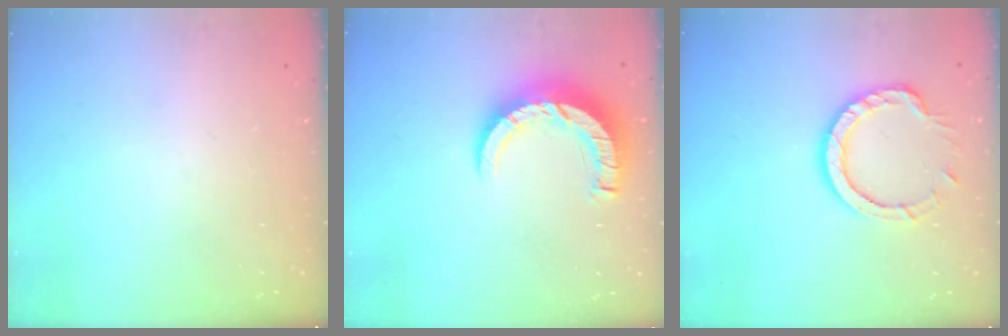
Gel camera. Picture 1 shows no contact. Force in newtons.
{"total": 8.9, "press": 8.9, "slide": 0.9}
{"total": 10.8, "press": 10.7, "slide": 1.3}